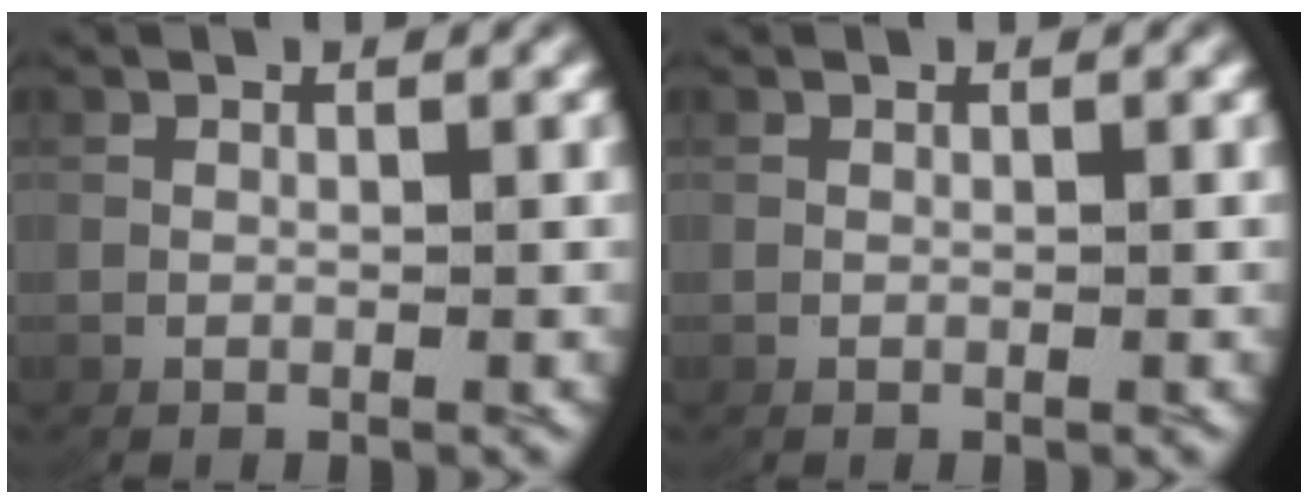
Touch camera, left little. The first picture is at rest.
{"total": 0.0}